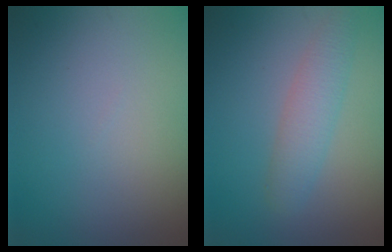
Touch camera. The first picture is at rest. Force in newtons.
{"total": 2.9, "press": 2.9, "slide": 0.1}